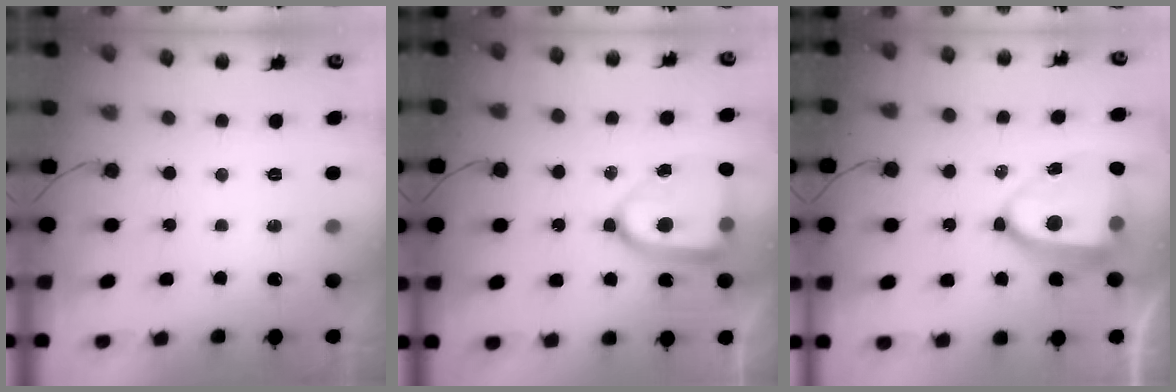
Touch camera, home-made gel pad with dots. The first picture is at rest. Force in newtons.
{"total": 16.9, "press": 16.8, "slide": 1.6}
{"total": 14.4, "press": 14.3, "slide": 1.4}